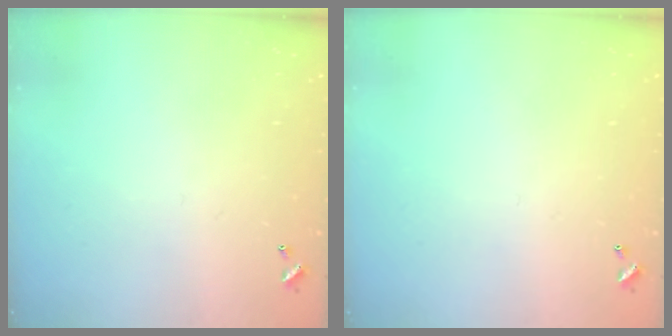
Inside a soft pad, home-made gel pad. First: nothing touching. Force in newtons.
{"total": 0.0}